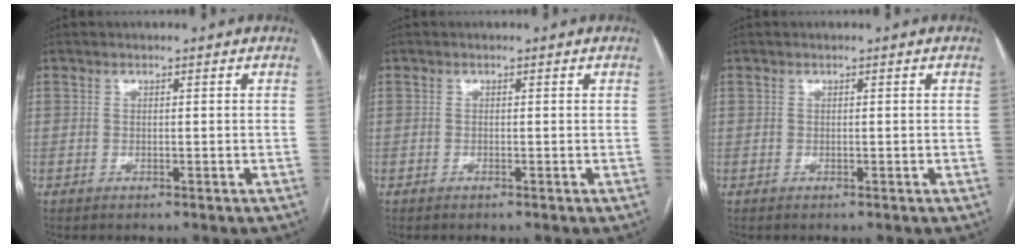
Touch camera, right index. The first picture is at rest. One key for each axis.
{"total": 0.0}
{"total": 0.0}